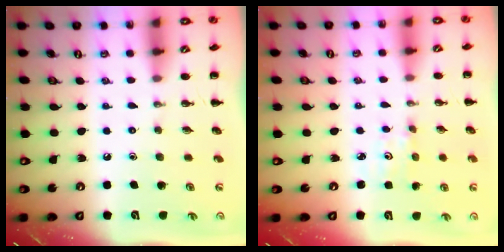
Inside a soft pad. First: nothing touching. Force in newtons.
{"total": 1.2, "press": 1.2, "slide": 0.3}